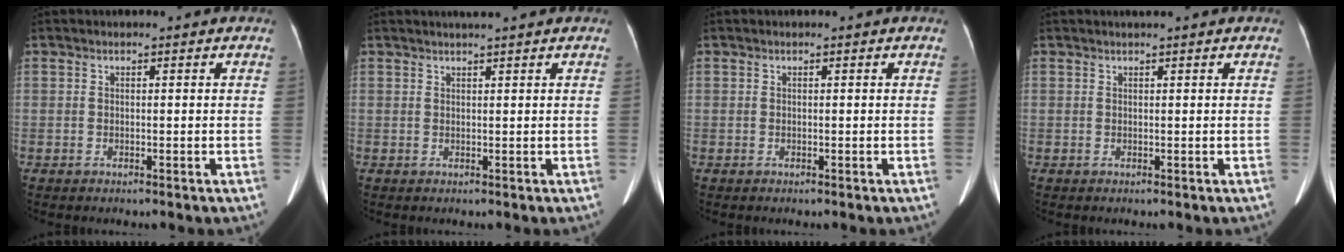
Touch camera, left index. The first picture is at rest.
{"total": 2.5, "force": [2.2, -0.4, 1.2], "torque": [-0.014, 0.016, 0.035]}
{"total": 0.0}
{"total": 1.4, "force": [1.1, -0.1, 0.8], "torque": [-0.011, 0.014, 0.021]}